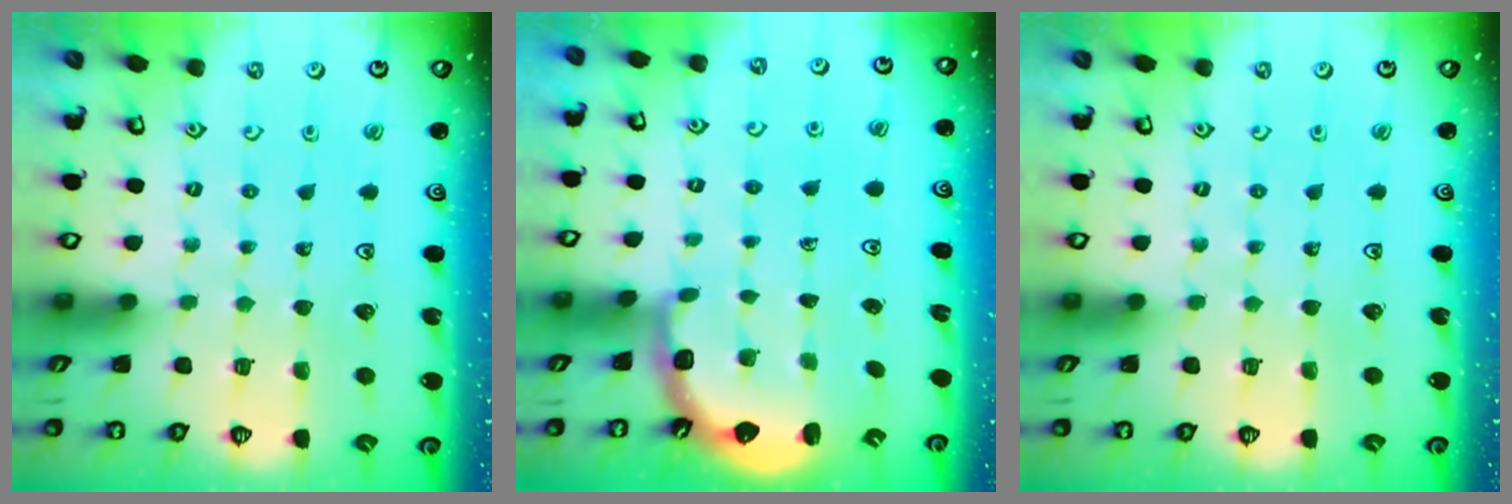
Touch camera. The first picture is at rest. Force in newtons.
{"total": 2.6, "press": 2.2, "slide": 1.4}
{"total": 0.0}